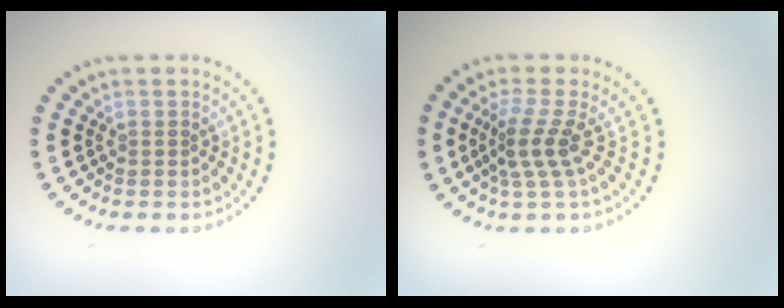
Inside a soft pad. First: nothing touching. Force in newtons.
{"total": 2.9, "press": 2.0, "slide": 2.1}